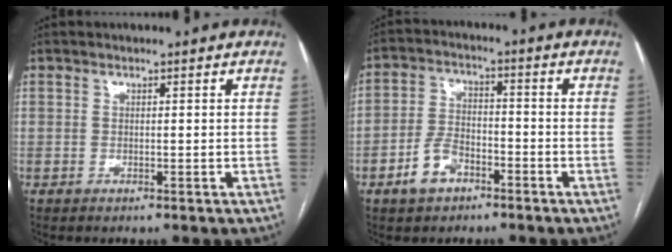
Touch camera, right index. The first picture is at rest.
{"total": 6.5, "force": [-3.6, 3.8, 3.9], "torque": [-0.086, 0.012, -0.064]}